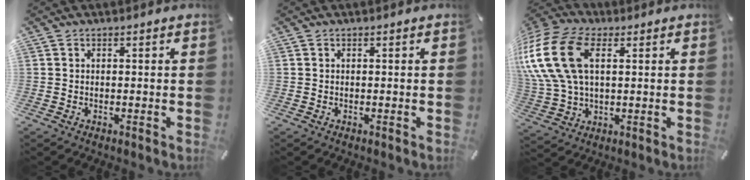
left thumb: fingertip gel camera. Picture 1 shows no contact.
{"total": 0.0}
{"total": 19.7, "force": [5.3, 12.9, 13.8], "torque": [-0.326, -0.005, 0.091]}